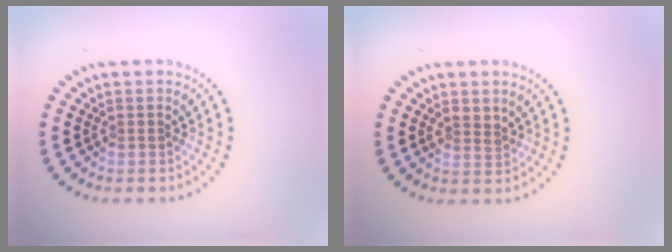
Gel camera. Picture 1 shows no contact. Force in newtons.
{"total": 1.5, "press": 1.3, "slide": 0.7}